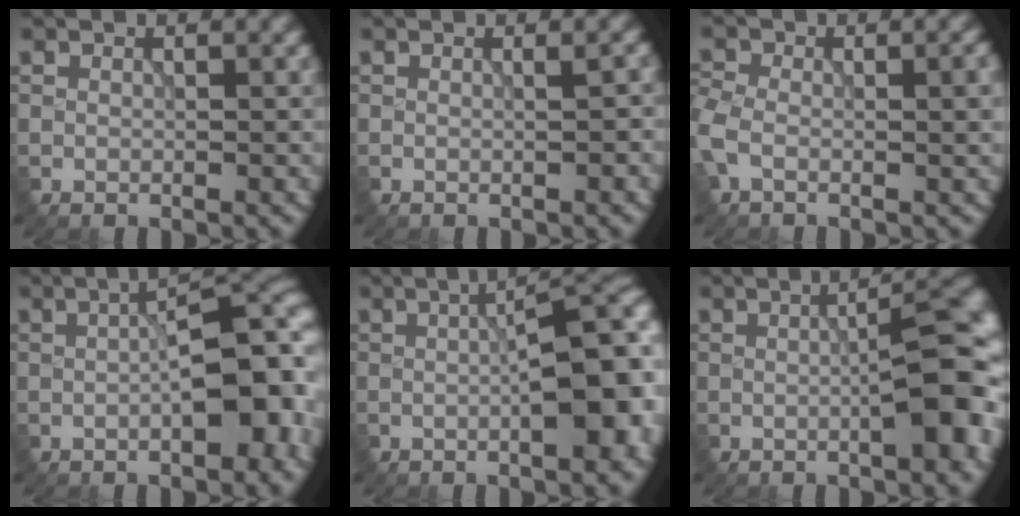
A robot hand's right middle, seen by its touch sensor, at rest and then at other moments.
{"total": 1.2, "force": [0.1, 0.2, 1.2], "torque": [-0.015, 0.005, 0.001]}
{"total": 5.6, "force": [-0.5, 3.3, 4.5], "torque": [-0.086, -0.004, -0.016]}
{"total": 9.0, "force": [-0.8, 3.7, 8.2], "torque": [-0.079, 0.007, -0.014]}
{"total": 8.2, "force": [-0.4, 2.1, 7.9], "torque": [-0.091, 0.003, -0.003]}
{"total": 8.9, "force": [-0.4, 2.1, 8.6], "torque": [-0.089, 0.007, -0.003]}